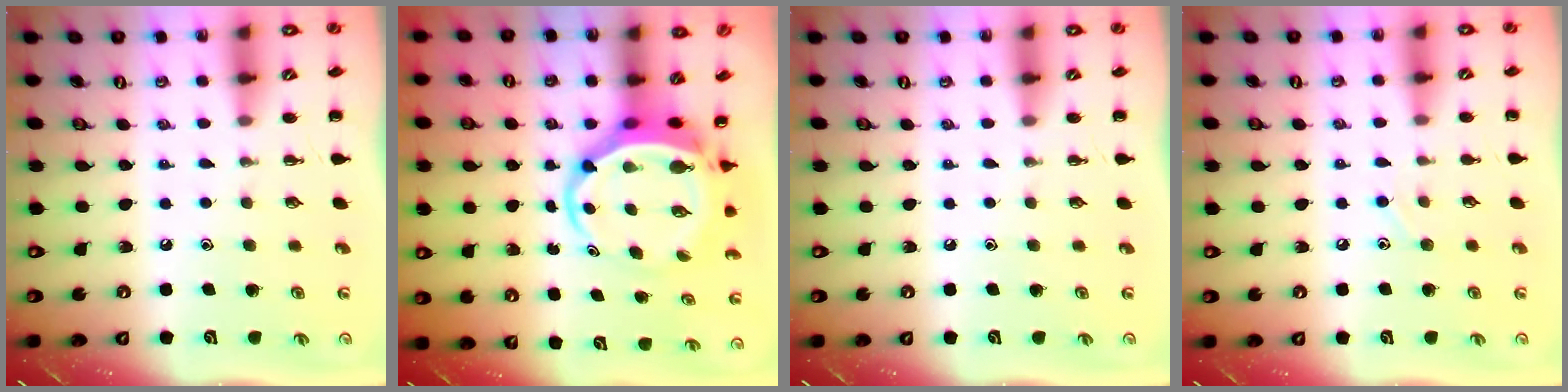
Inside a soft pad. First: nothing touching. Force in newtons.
{"total": 8.5, "press": 8.1, "slide": 2.4}
{"total": 0.0}
{"total": 6.1, "press": 5.7, "slide": 2.1}